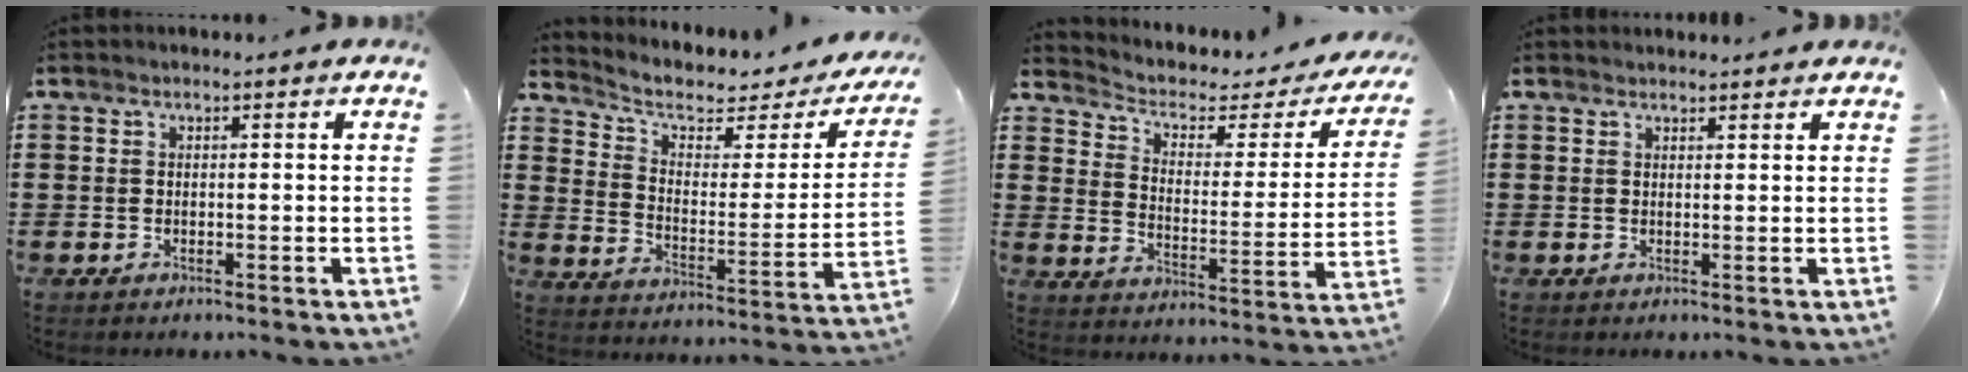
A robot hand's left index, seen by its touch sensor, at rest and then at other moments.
{"total": 4.2, "force": [2.7, 1.9, 2.6], "torque": [-0.067, -0.015, 0.040]}
{"total": 2.8, "force": [1.7, 1.5, 1.7], "torque": [-0.048, -0.014, 0.019]}
{"total": 1.3, "force": [1.3, 0.2, 0.1], "torque": [-0.004, 0.001, 0.025]}